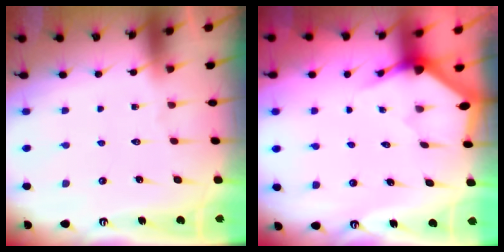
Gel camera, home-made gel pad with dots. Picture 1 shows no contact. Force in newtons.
{"total": 3.1, "press": 3.1, "slide": 0.1}